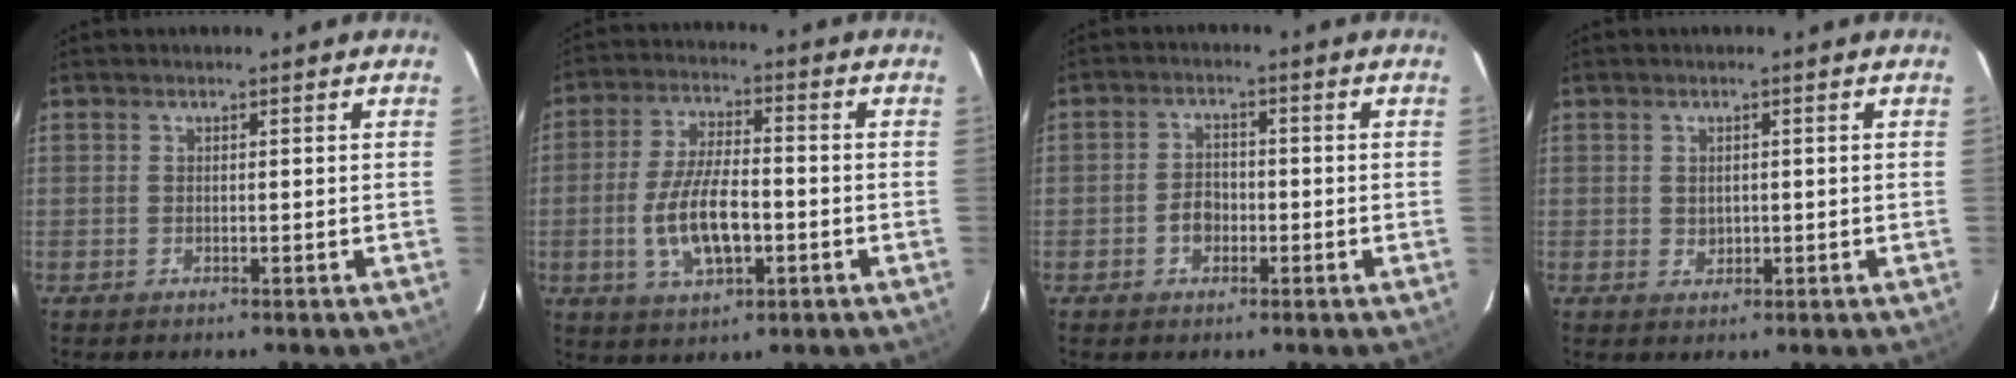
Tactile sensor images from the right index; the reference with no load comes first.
{"total": 11.2, "force": [-2.7, 4.5, 9.9], "torque": [-0.198, -0.004, -0.044]}
{"total": 3.5, "force": [-1.3, 2.7, 1.8], "torque": [-0.035, 0.009, -0.021]}
{"total": 1.6, "force": [0.2, 1.4, 0.7], "torque": [-0.008, 0.001, 0.007]}